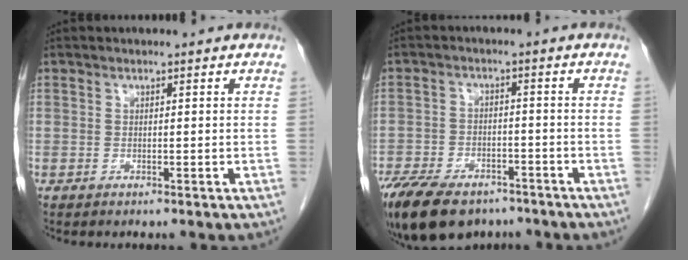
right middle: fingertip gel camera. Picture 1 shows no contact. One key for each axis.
{"total": 15.8, "fx": -11.2, "fy": 7.9, "fz": 7.9, "tx": -0.184, "ty": -0.014, "tz": -0.173}